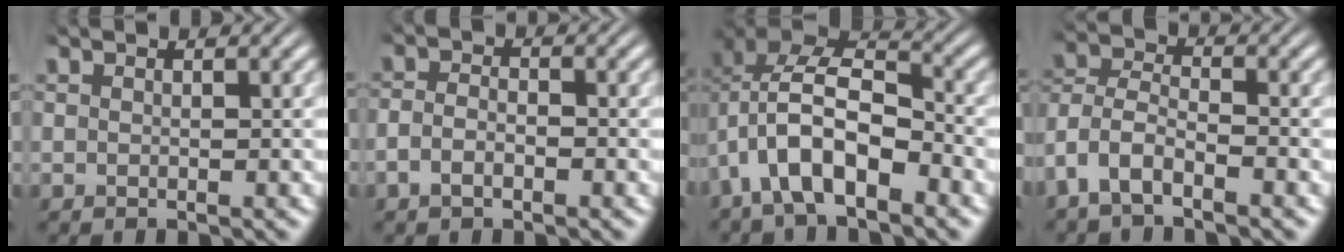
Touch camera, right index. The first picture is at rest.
{"total": 2.1, "force": [-1.3, 1.1, 1.2], "torque": [-0.029, -0.002, -0.024]}
{"total": 9.2, "force": [-0.2, 7.1, 5.8], "torque": [-0.120, -0.012, -0.018]}
{"total": 6.3, "force": [-2.0, 5.4, 2.5], "torque": [-0.090, -0.020, -0.040]}